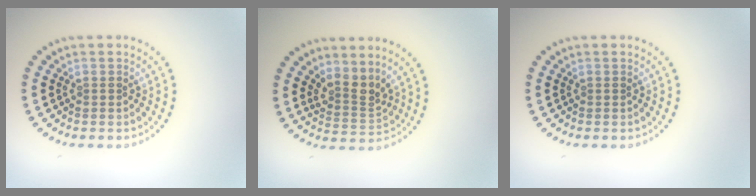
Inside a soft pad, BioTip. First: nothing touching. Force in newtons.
{"total": 2.5, "press": 1.8, "slide": 1.7}
{"total": 0.0}